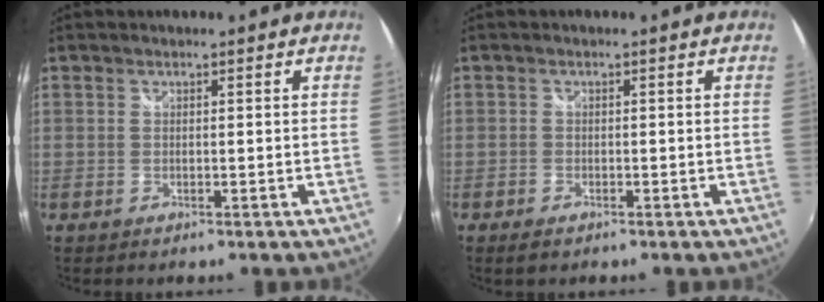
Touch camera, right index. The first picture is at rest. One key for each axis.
{"total": 1.8, "fx": -1.3, "fy": 1.0, "fz": 0.8, "tx": -0.021, "ty": -0.005, "tz": -0.026}